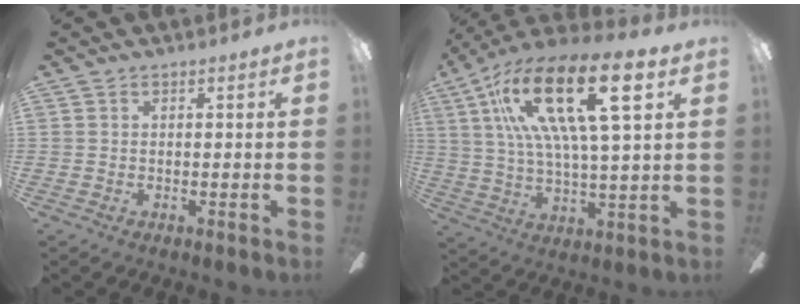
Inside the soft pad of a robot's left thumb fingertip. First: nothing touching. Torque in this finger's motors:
{"motor_torque": [2.81, 2.19, 2.55, -0.22, 0.84]}